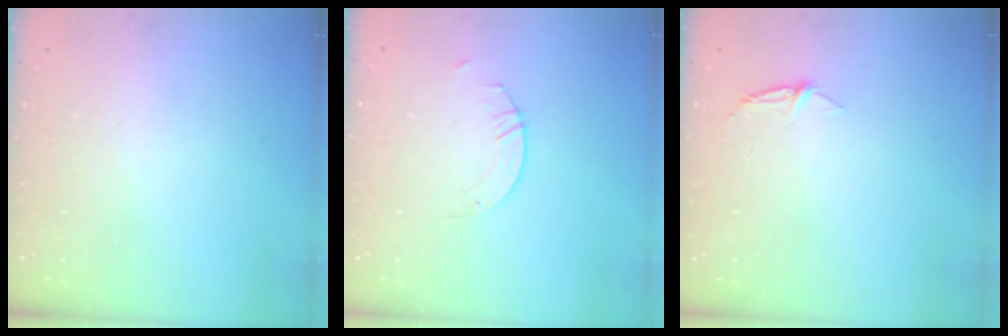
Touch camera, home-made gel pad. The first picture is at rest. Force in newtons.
{"total": 2.6, "press": 2.6, "slide": 0.2}
{"total": 3.9, "press": 3.9, "slide": 0.4}